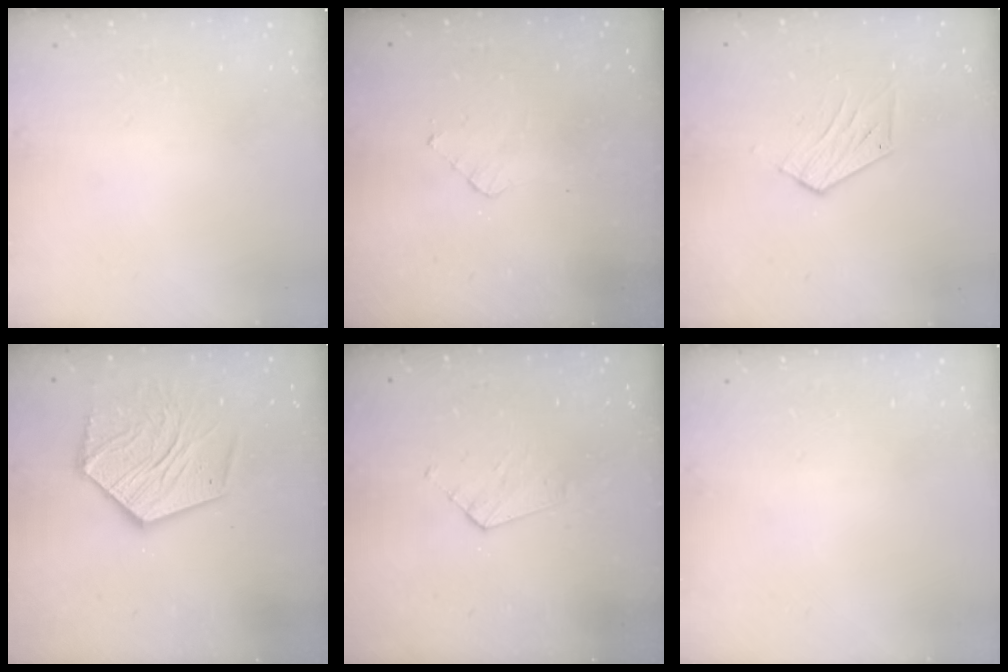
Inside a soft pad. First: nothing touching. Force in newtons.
{"total": 2.8, "press": 2.8, "slide": 0.2}
{"total": 5.3, "press": 5.3, "slide": 0.3}
{"total": 16.7, "press": 16.6, "slide": 1.6}
{"total": 3.8, "press": 3.8, "slide": 0.3}
{"total": 0.0}